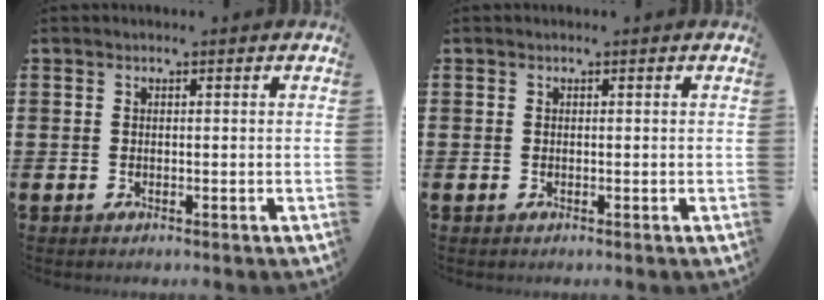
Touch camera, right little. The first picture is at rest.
{"total": 0.0}